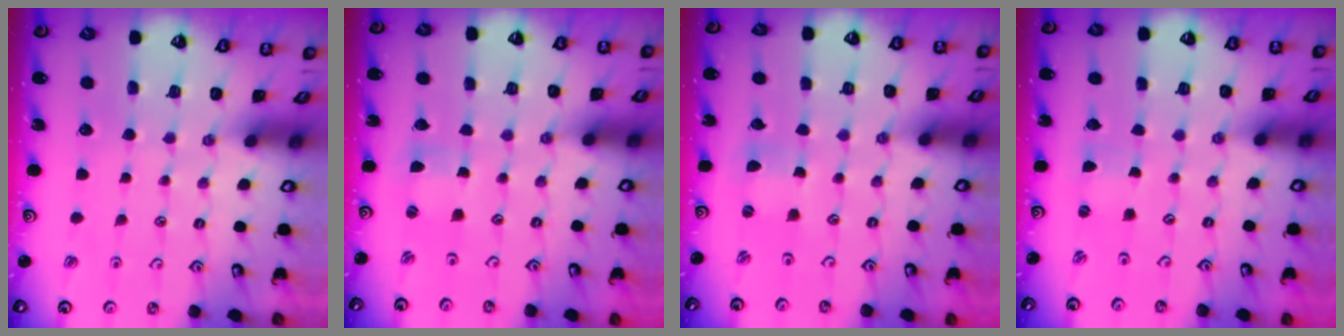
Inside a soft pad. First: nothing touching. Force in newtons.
{"total": 1.0, "press": 1.0, "slide": 0.2}
{"total": 2.0, "press": 2.0, "slide": 0.1}
{"total": 0.0}